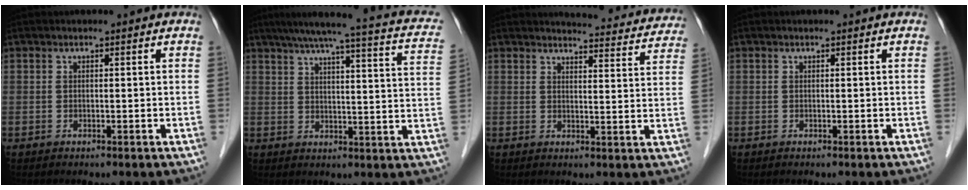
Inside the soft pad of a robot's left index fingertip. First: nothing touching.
{"total": 20.4, "force": [15.5, 2.5, 13.0], "torque": [-0.189, 0.018, 0.177]}
{"total": 15.0, "force": [14.5, 2.4, 2.7], "torque": [-0.007, -0.038, 0.144]}
{"total": 0.0}